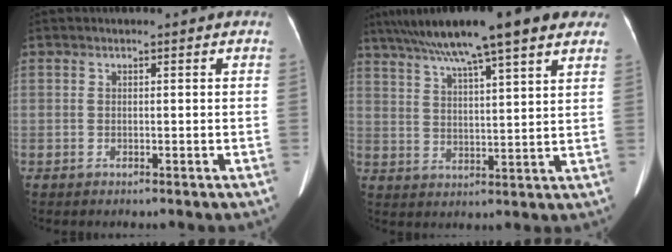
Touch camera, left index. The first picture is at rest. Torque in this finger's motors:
{"motor_torque": [0.83, -1.31, 0.28, 0.21]}